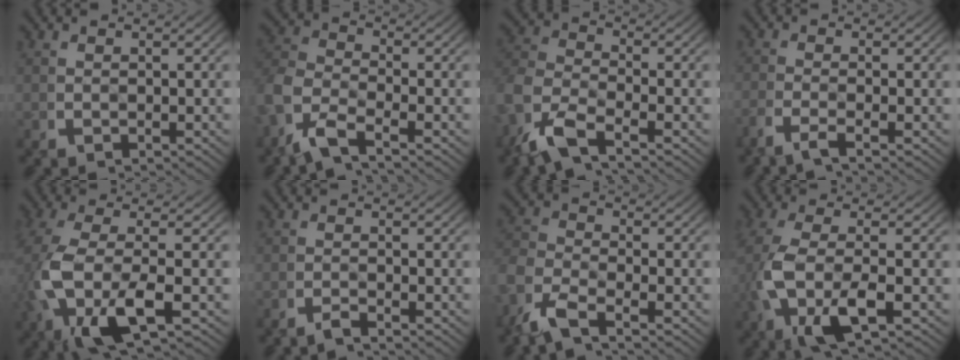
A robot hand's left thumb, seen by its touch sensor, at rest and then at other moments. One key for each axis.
{"total": 6.7, "fx": -1.9, "fy": 4.6, "fz": 4.5, "tx": -0.106, "ty": -0.016, "tz": -0.038}
{"total": 7.0, "fx": -2.2, "fy": 4.7, "fz": 4.8, "tx": -0.114, "ty": -0.019, "tz": -0.041}
{"total": 2.7, "fx": -1.6, "fy": 0.3, "fz": 2.1, "tx": -0.053, "ty": -0.008, "tz": -0.032}
{"total": 9.6, "fx": -1.6, "fy": 4.5, "fz": 8.3, "tx": -0.231, "ty": -0.035, "tz": 0.001}
{"total": 1.4, "fx": -1.2, "fy": 0.0, "fz": 0.7, "tx": -0.012, "ty": -0.001, "tz": -0.031}
{"total": 5.5, "fx": -2.4, "fy": 3.2, "fz": 3.7, "tx": -0.091, "ty": -0.017, "tz": -0.046}
{"total": 7.7, "fx": -0.8, "fy": 3.5, "fz": 6.9, "tx": -0.183, "ty": -0.023, "tz": 0.003}